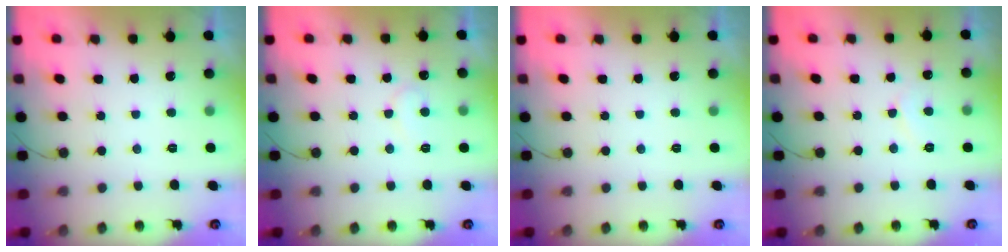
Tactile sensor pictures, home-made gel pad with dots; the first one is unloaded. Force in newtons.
{"total": 7.3, "press": 7.3, "slide": 0.4}
{"total": 0.0}
{"total": 5.0, "press": 4.9, "slide": 0.5}